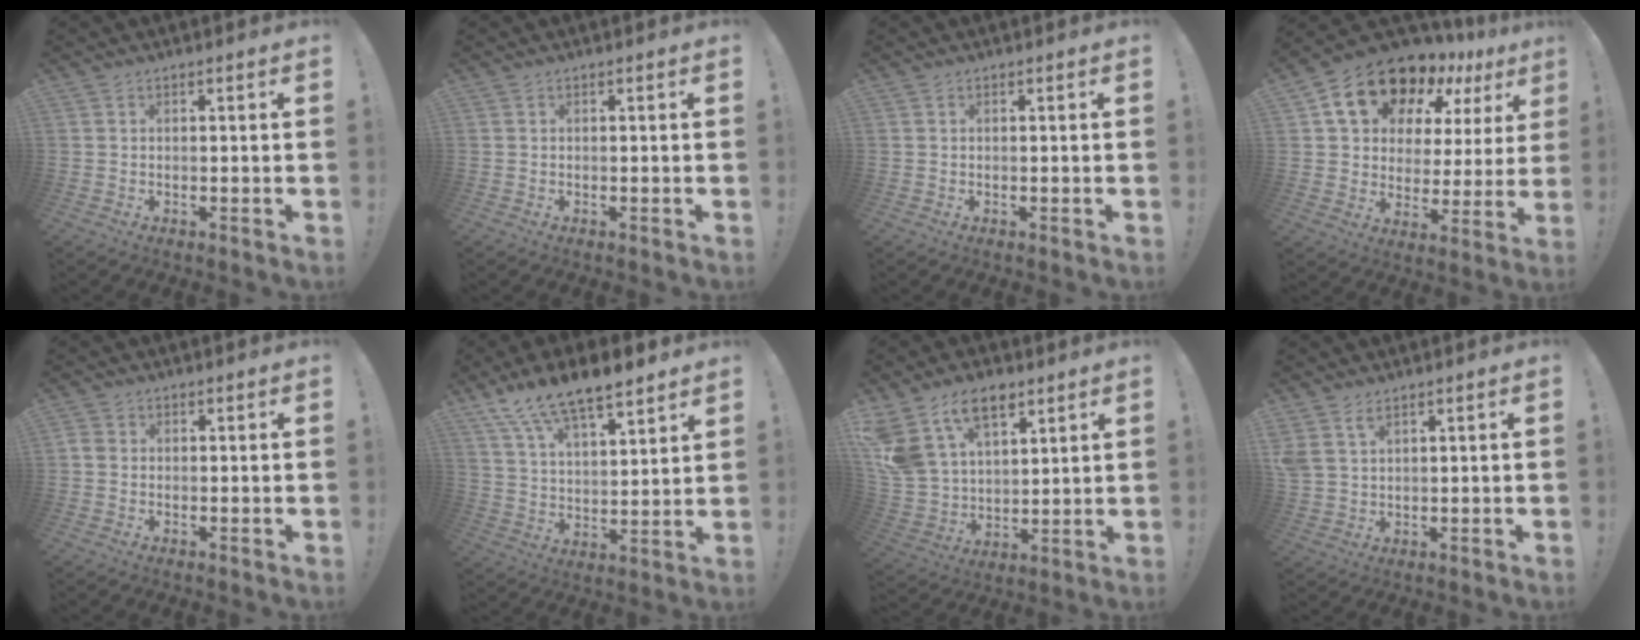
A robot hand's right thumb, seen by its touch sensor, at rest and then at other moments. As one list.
[{"total": 0.0}, {"total": 0.0}, {"total": 17.9, "force": [13.0, 9.4, 7.9], "torque": [-0.123, -0.093, 0.239]}, {"total": 2.0, "force": [-0.3, 1.7, 1.0], "torque": [-0.025, 0.008, -0.004]}, {"total": 13.2, "force": [10.9, 3.8, 6.5], "torque": [-0.128, -0.074, 0.196]}, {"total": 16.2, "force": [9.6, 9.8, 8.6], "torque": [-0.181, -0.054, 0.185]}, {"total": 4.2, "force": [2.7, 2.3, 2.2], "torque": [-0.045, -0.009, 0.054]}]